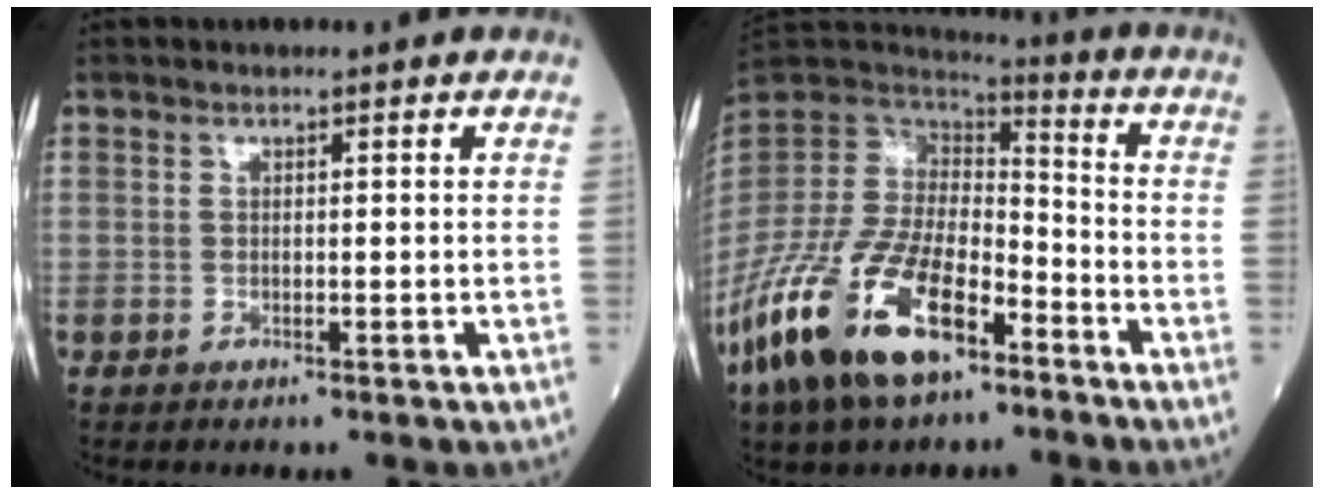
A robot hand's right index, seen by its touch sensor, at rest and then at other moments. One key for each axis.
{"total": 20.3, "fx": -11.7, "fy": 8.5, "fz": 14.2, "tx": -0.322, "ty": -0.028, "tz": -0.225}